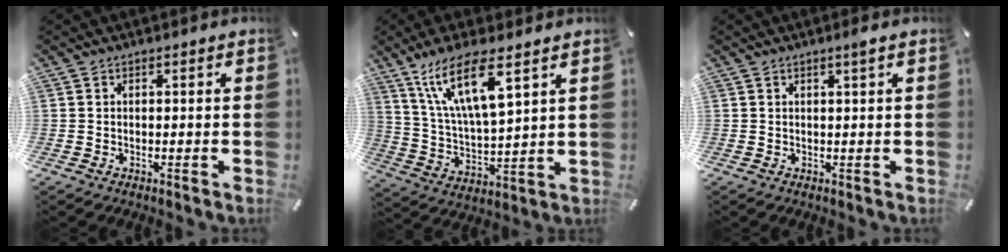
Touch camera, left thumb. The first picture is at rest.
{"total": 14.6, "force": [9.0, 4.2, 10.8], "torque": [-0.237, -0.023, 0.153]}
{"total": 1.7, "force": [1.0, -0.1, 1.4], "torque": [-0.028, -0.002, 0.016]}